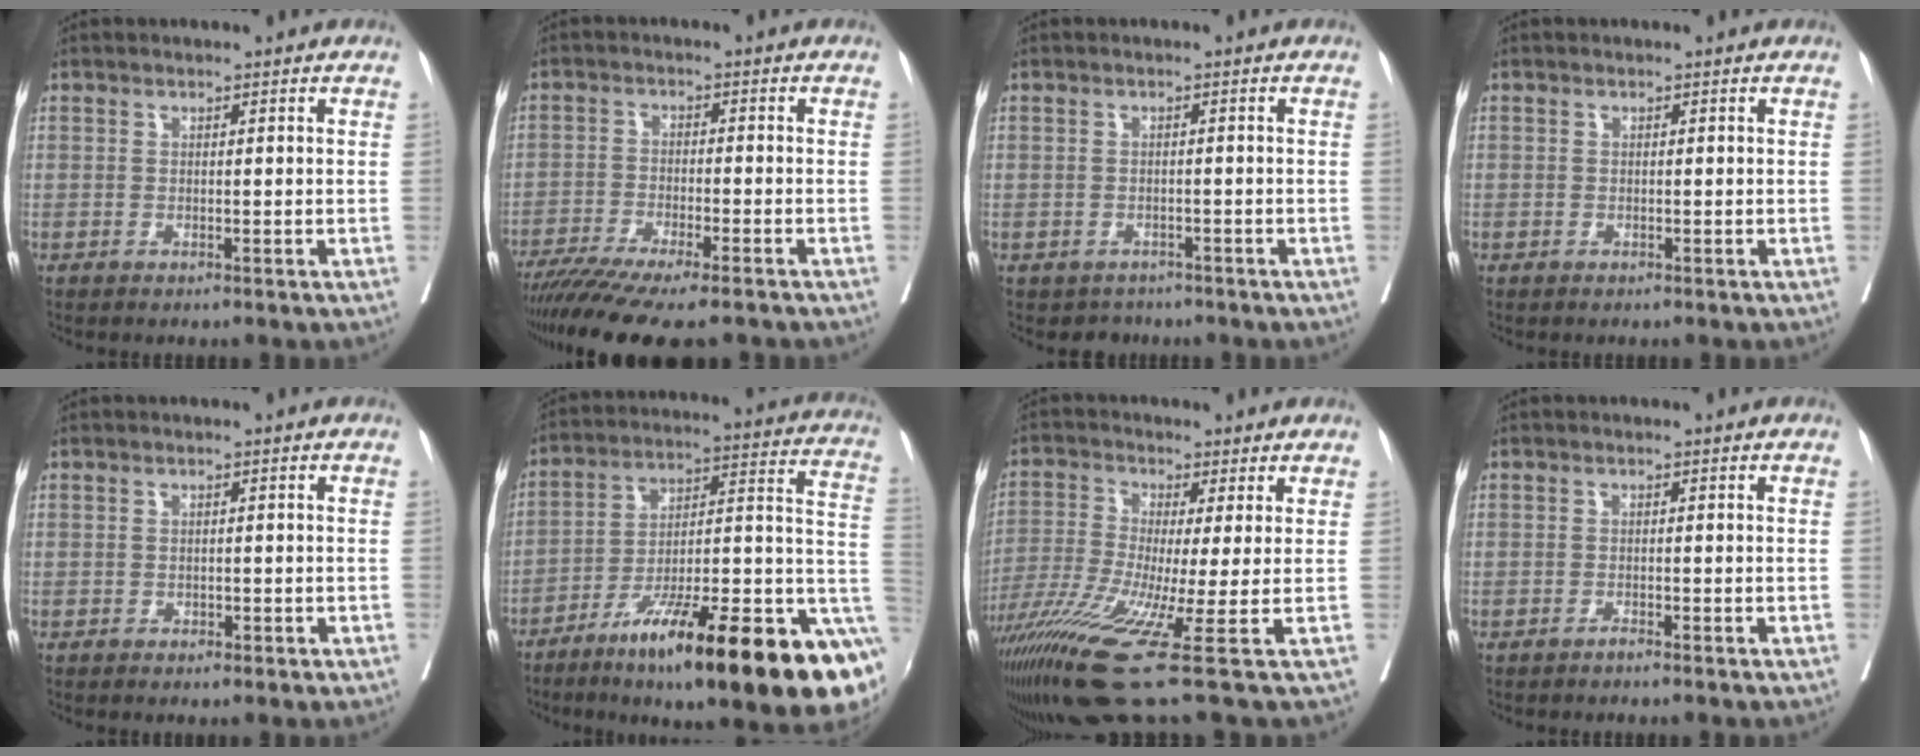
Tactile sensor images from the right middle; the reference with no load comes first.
{"total": 14.9, "force": [-12.4, 1.4, 8.1], "torque": [-0.125, -0.032, -0.195]}
{"total": 2.5, "force": [-2.0, 1.5, -0.2], "torque": [-0.003, 0.004, -0.030]}
{"total": 1.1, "force": [-0.5, 1.0, -0.2], "torque": [0.001, 0.008, -0.012]}
{"total": 1.7, "force": [-0.6, 1.2, 1.1], "torque": [-0.019, 0.002, -0.002]}
{"total": 29.1, "force": [-13.8, 4.5, 25.2], "torque": [-0.260, 0.008, -0.216]}
{"total": 15.0, "force": [-7.8, -0.7, 12.8], "torque": [-0.249, -0.044, -0.141]}
{"total": 0.7, "force": [-0.6, 0.1, 0.3], "torque": [-0.010, -0.001, -0.010]}